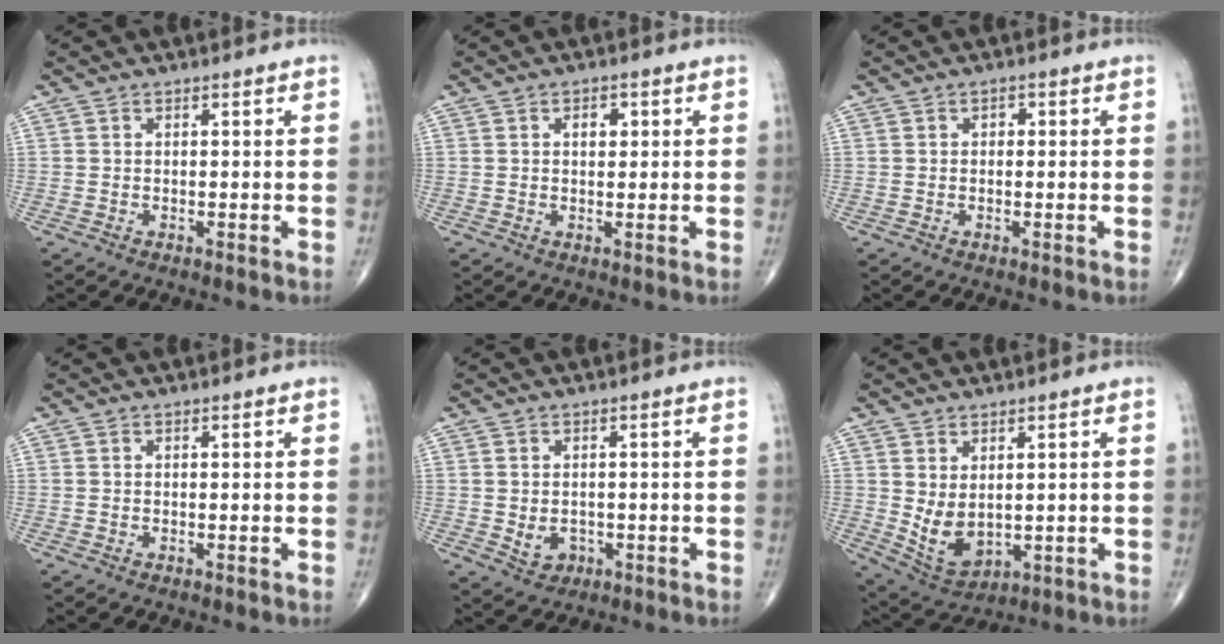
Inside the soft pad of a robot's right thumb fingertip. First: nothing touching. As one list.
[{"total": 2.6, "force": [0.8, 1.6, 1.9], "torque": [-0.019, 0.000, 0.010]}, {"total": 1.0, "force": [0.1, 0.7, 0.7], "torque": [-0.002, 0.003, -0.002]}, {"total": 0.0}, {"total": 3.6, "force": [-0.6, 2.9, 2.1], "torque": [-0.022, 0.000, -0.001]}, {"total": 7.3, "force": [0.7, 4.6, 5.6], "torque": [-0.092, -0.016, 0.038]}]